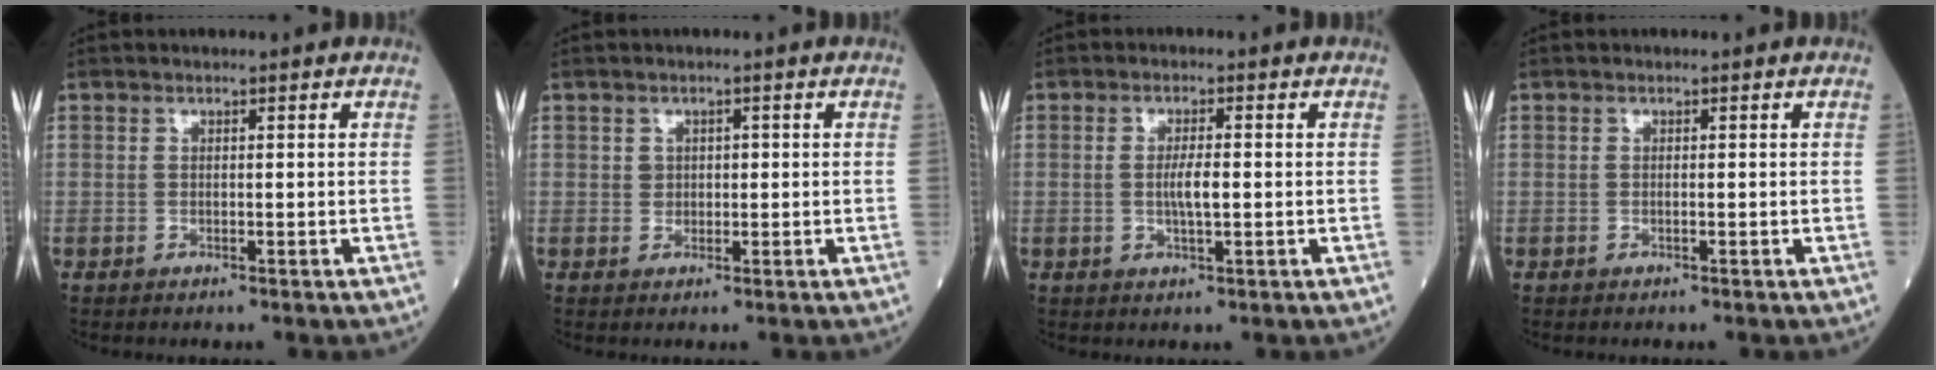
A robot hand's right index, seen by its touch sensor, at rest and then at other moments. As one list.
[{"total": 1.3, "force": [0.3, 1.2, 0.5], "torque": [-0.005, 0.006, 0.008]}, {"total": 3.2, "force": [-0.2, 0.4, 3.1], "torque": [-0.061, -0.002, -0.003]}, {"total": 0.0}]